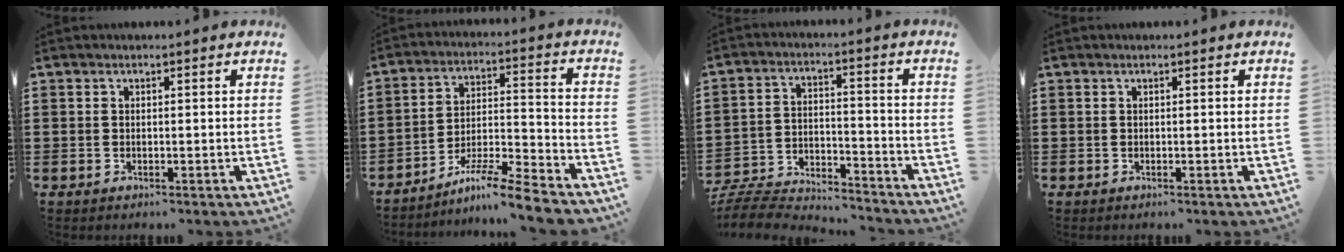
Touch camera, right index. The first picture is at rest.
{"total": 8.7, "force": [-7.6, 0.1, 4.3], "torque": [-0.075, 0.008, -0.149]}
{"total": 6.3, "force": [-6.2, 0.8, 1.0], "torque": [-0.032, 0.000, -0.128]}
{"total": 0.0}